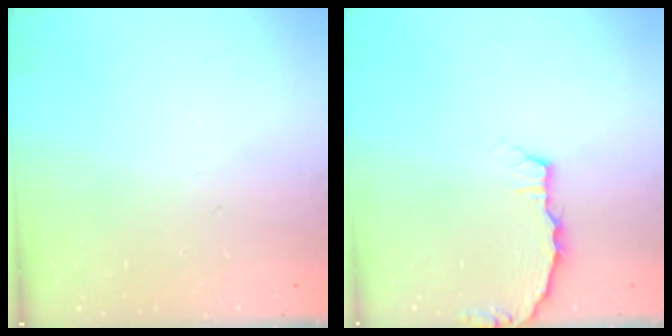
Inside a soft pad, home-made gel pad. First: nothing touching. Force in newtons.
{"total": 2.8, "press": 2.8, "slide": 0.4}